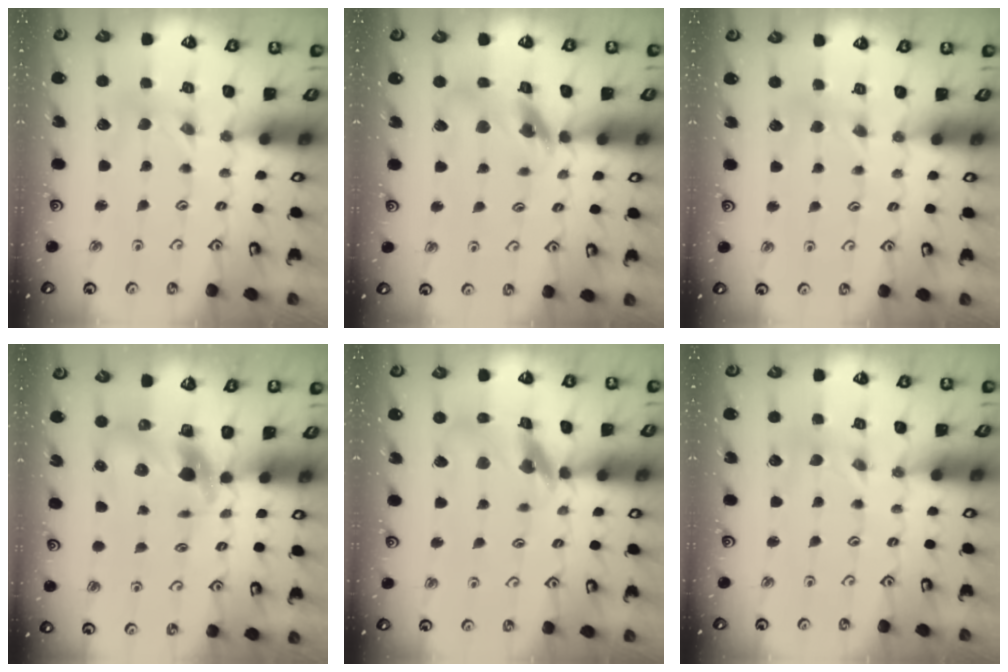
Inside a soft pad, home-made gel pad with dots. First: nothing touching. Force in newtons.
{"total": 12.8, "press": 12.7, "slide": 1.3}
{"total": 2.8, "press": 2.7, "slide": 0.5}
{"total": 6.4, "press": 6.3, "slide": 1.2}
{"total": 13.5, "press": 13.4, "slide": 1.6}
{"total": 0.0}